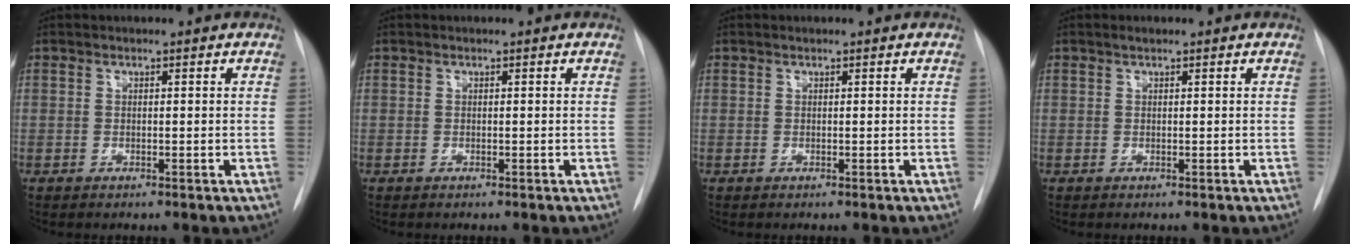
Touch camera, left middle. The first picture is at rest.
{"total": 0.0}
{"total": 0.0}
{"total": 0.6, "force": [0.5, 0.1, 0.3], "torque": [-0.011, 0.001, 0.009]}